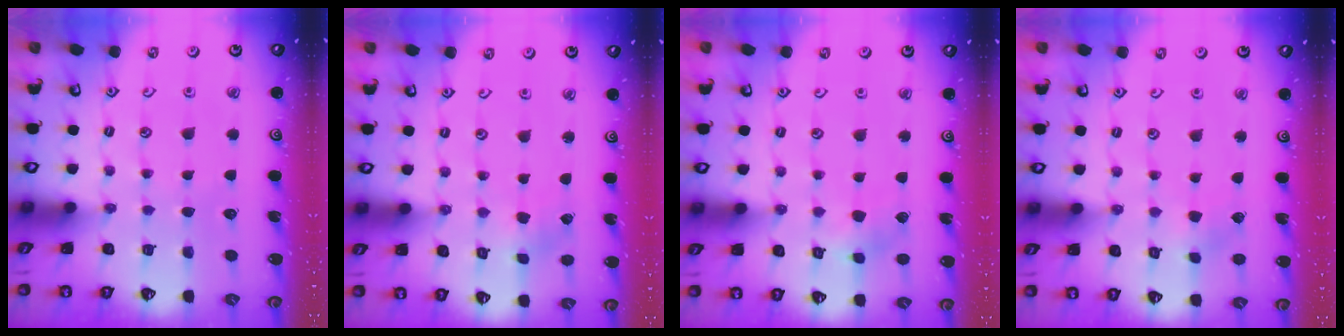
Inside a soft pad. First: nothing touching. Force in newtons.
{"total": 0.5, "press": 0.5, "slide": 0.1}
{"total": 4.5, "press": 4.5, "slide": 0.3}
{"total": 2.2, "press": 2.2, "slide": 0.1}